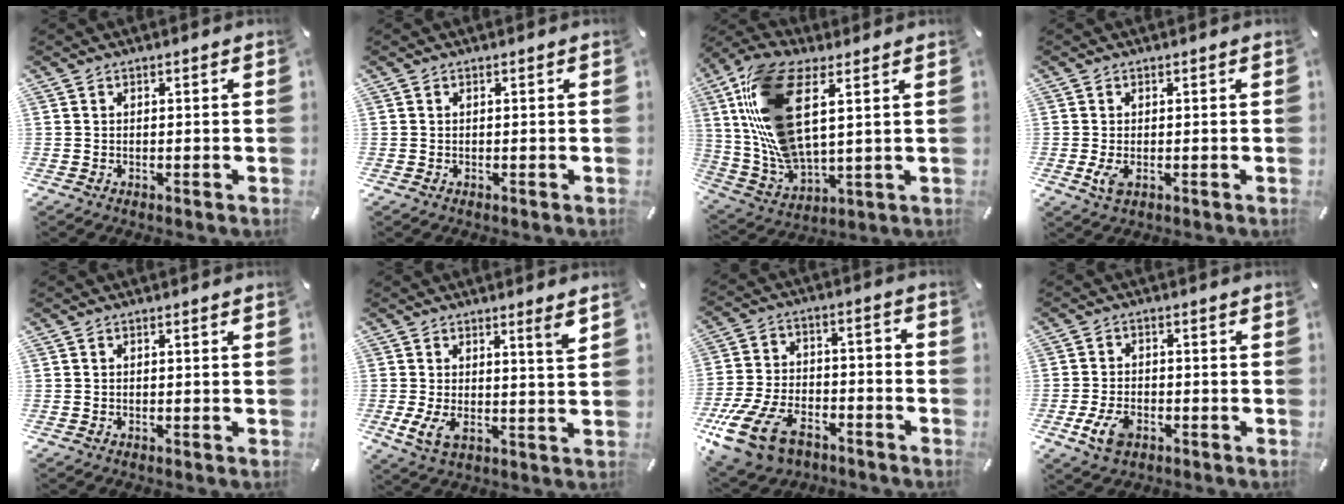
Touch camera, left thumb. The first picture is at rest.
{"total": 0.0}
{"total": 16.8, "force": [5.6, 7.8, 13.8], "torque": [-0.311, -0.018, 0.099]}
{"total": 2.7, "force": [-0.5, 1.3, 2.4], "torque": [-0.060, -0.007, -0.012]}
{"total": 0.0}
{"total": 6.8, "force": [2.0, 1.5, 6.3], "torque": [-0.108, -0.027, 0.028]}
{"total": 16.3, "force": [-9.7, 9.3, 9.3], "torque": [-0.175, 0.061, -0.163]}
{"total": 5.8, "force": [-2.7, 3.6, 3.7], "torque": [-0.089, 0.006, -0.053]}